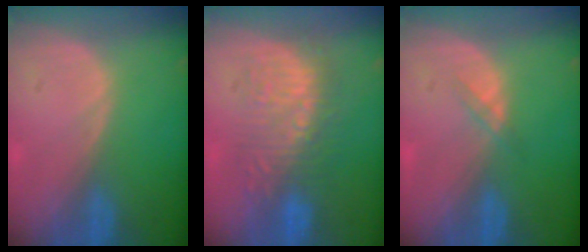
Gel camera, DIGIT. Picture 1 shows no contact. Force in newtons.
{"total": 8.6, "press": 8.5, "slide": 1.5}
{"total": 1.3, "press": 1.3, "slide": 0.2}